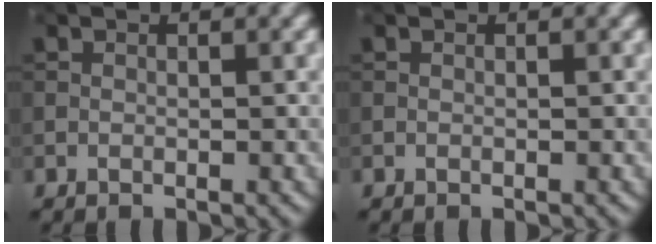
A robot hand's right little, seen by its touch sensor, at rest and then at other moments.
{"total": 0.0}